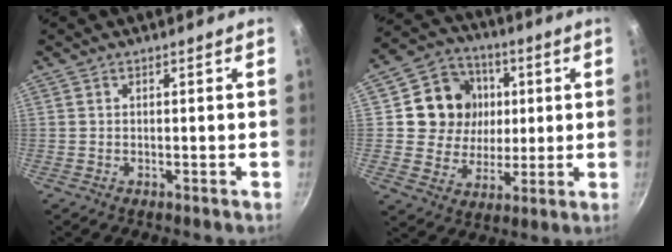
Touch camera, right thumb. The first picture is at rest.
{"total": 14.5, "force": [2.9, 13.0, 5.7], "torque": [-0.073, 0.005, 0.047]}